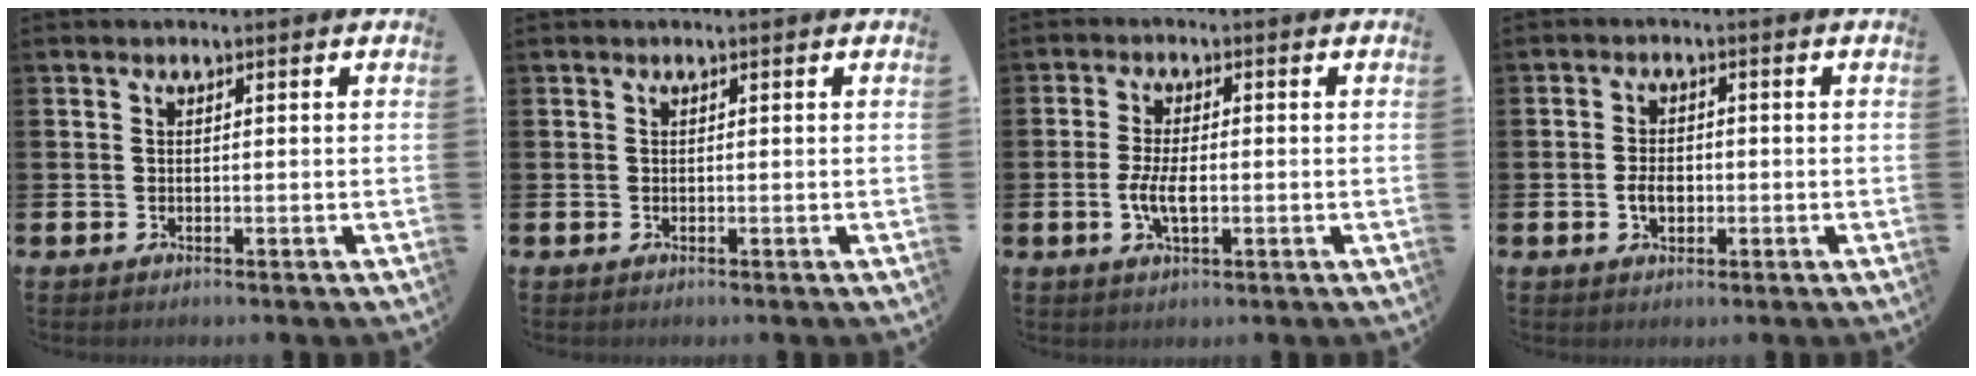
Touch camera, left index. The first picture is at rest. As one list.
[{"total": 0.0}, {"total": 4.2, "force": [-0.7, 1.8, 3.7], "torque": [-0.069, 0.000, -0.014]}, {"total": 2.9, "force": [-0.6, 1.9, 2.0], "torque": [-0.021, -0.004, -0.016]}]